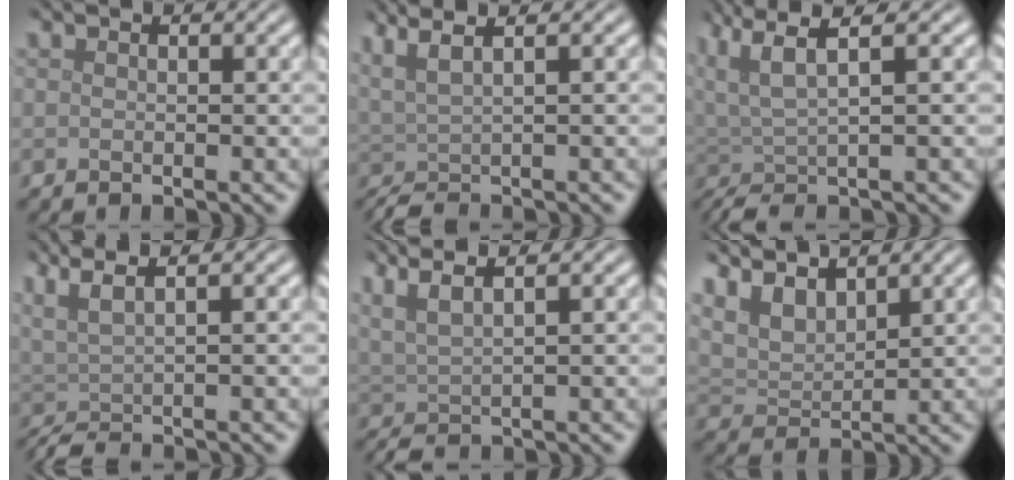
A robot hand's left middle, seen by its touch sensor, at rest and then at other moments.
{"total": 4.4, "force": [1.6, 1.3, 3.9], "torque": [-0.059, 0.009, 0.026]}
{"total": 5.7, "force": [2.0, 1.2, 5.2], "torque": [-0.101, 0.012, 0.030]}
{"total": 4.5, "force": [1.2, 1.4, 4.1], "torque": [-0.060, 0.007, 0.018]}
{"total": 4.1, "force": [2.3, 1.1, 3.1], "torque": [-0.055, 0.013, 0.043]}
{"total": 4.9, "force": [3.9, 2.0, 2.2], "torque": [-0.058, 0.010, 0.064]}